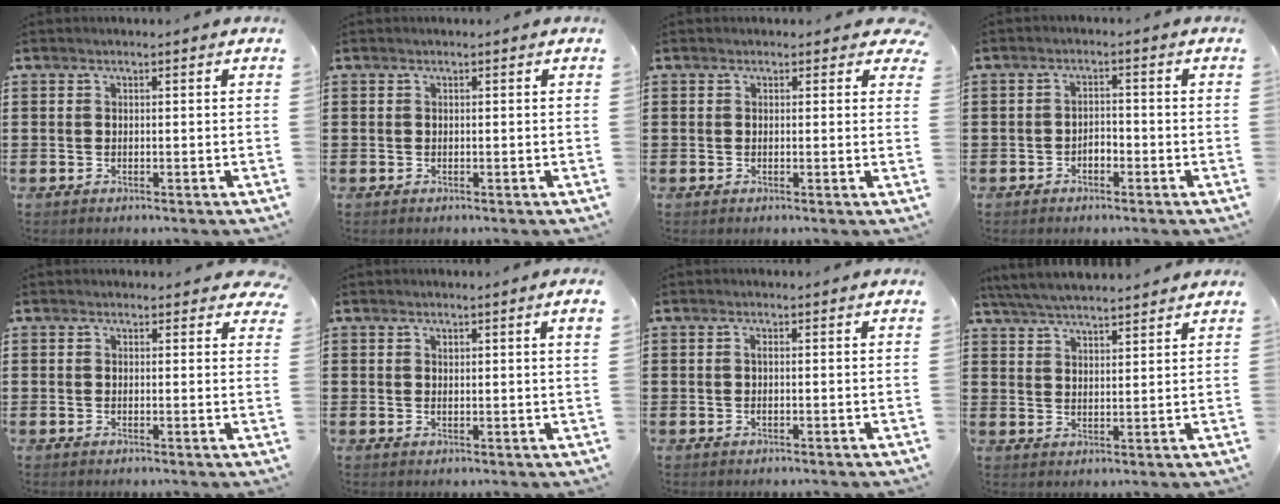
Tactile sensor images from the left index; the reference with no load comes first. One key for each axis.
{"total": 0.0}
{"total": 1.2, "fx": 0.6, "fy": 0.9, "fz": 0.5, "tx": -0.007, "ty": 0.005, "tz": 0.008}
{"total": 1.7, "fx": -1.3, "fy": 0.8, "fz": 0.9, "tx": -0.022, "ty": 0.003, "tz": -0.028}
{"total": 1.4, "fx": 1.1, "fy": 0.8, "fz": 0.3, "tx": -0.003, "ty": 0.003, "tz": 0.019}
{"total": 1.2, "fx": 0.8, "fy": 0.0, "fz": 0.9, "tx": -0.019, "ty": 0.000, "tz": 0.014}
{"total": 0.6, "fx": 0.0, "fy": 0.1, "fz": 0.6, "tx": -0.012, "ty": -0.002, "tz": 0.002}
{"total": 5.2, "fx": 5.0, "fy": 0.2, "fz": 1.5, "tx": -0.044, "ty": -0.014, "tz": 0.092}